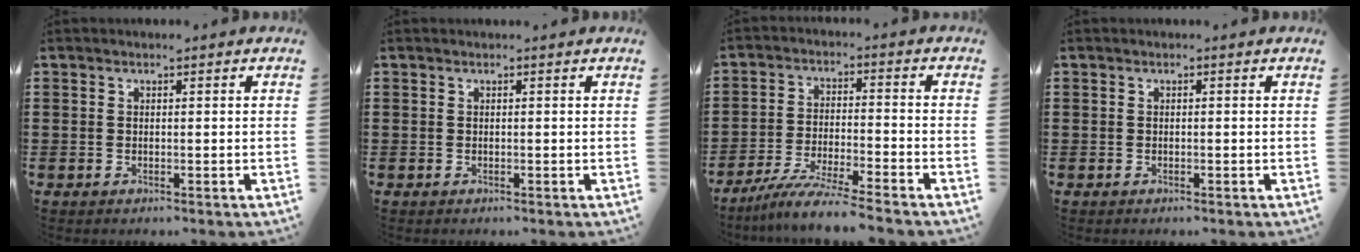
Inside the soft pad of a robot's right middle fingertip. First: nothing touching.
{"total": 0.0}
{"total": 6.3, "force": [-5.6, -0.7, 2.8], "torque": [-0.062, -0.022, -0.109]}
{"total": 0.0}